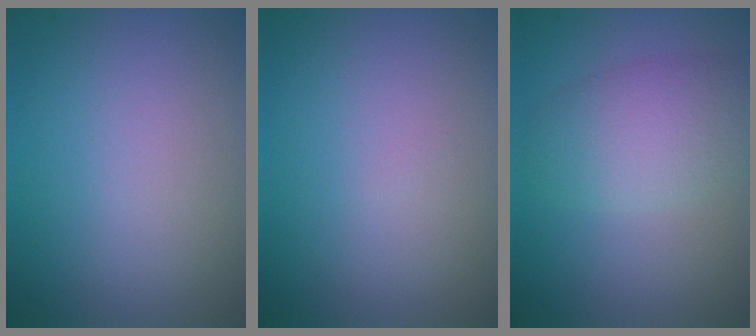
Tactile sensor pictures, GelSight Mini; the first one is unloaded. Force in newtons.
{"total": 0.0}
{"total": 5.0, "press": 5.0, "slide": 0.2}